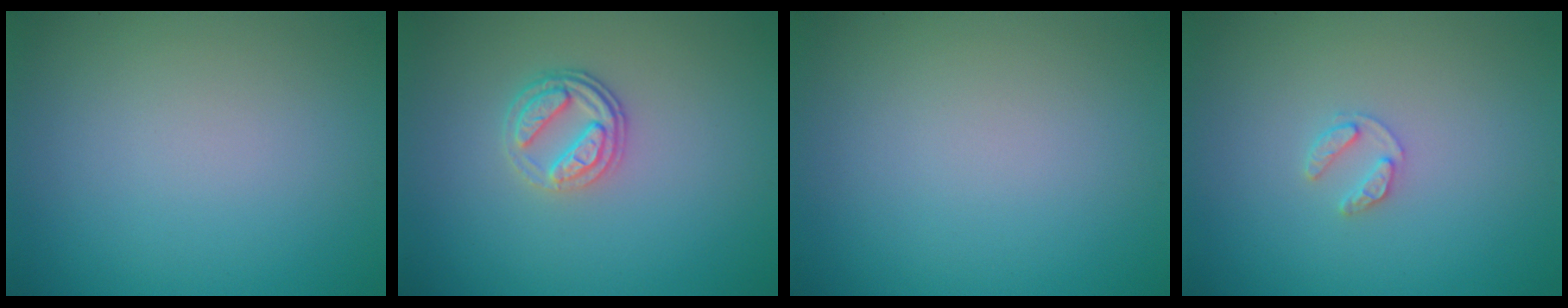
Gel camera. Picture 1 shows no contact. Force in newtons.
{"total": 2.8, "press": 2.4, "slide": 1.3}
{"total": 0.0}
{"total": 1.3, "press": 1.3, "slide": 0.2}